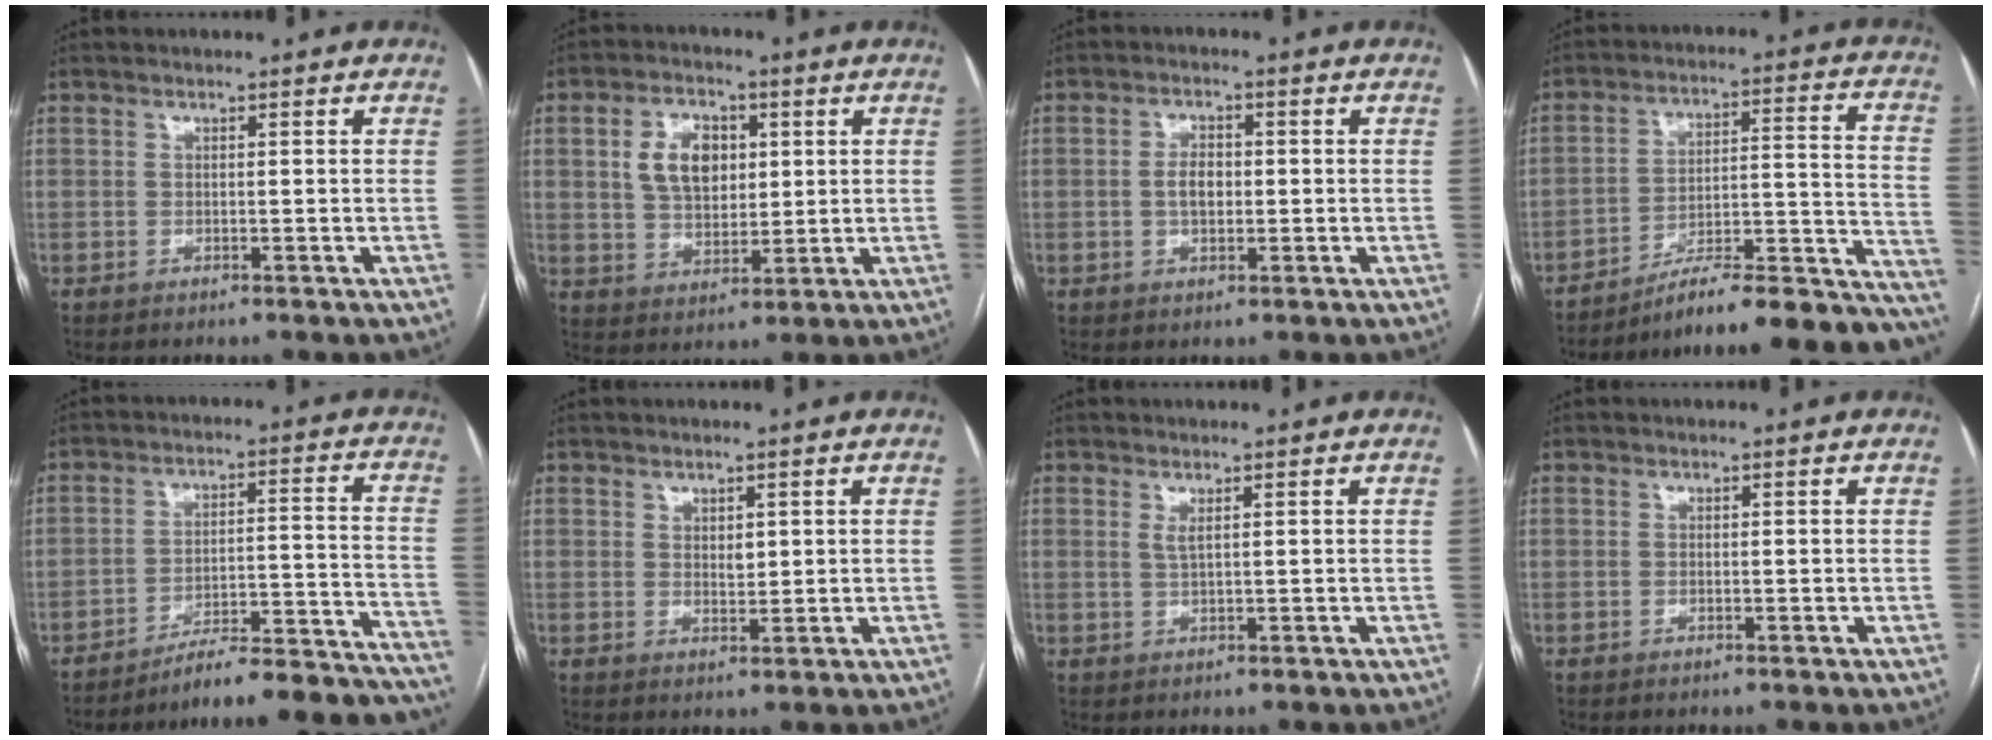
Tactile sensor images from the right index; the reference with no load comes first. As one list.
[{"total": 8.7, "force": [2.3, 5.7, 6.1], "torque": [-0.120, 0.014, 0.049]}, {"total": 3.4, "force": [-0.1, 2.0, 2.8], "torque": [-0.053, 0.006, -0.001]}, {"total": 24.2, "force": [-21.3, 2.9, 11.1], "torque": [-0.060, 0.039, -0.297]}, {"total": 22.5, "force": [-21.7, 0.9, 5.9], "torque": [-0.020, 0.024, -0.288]}, {"total": 1.7, "force": [0.7, 1.0, 1.2], "torque": [-0.018, -0.005, 0.015]}, {"total": 1.3, "force": [0.6, 0.1, 1.1], "torque": [-0.030, -0.005, 0.014]}, {"total": 0.0}]